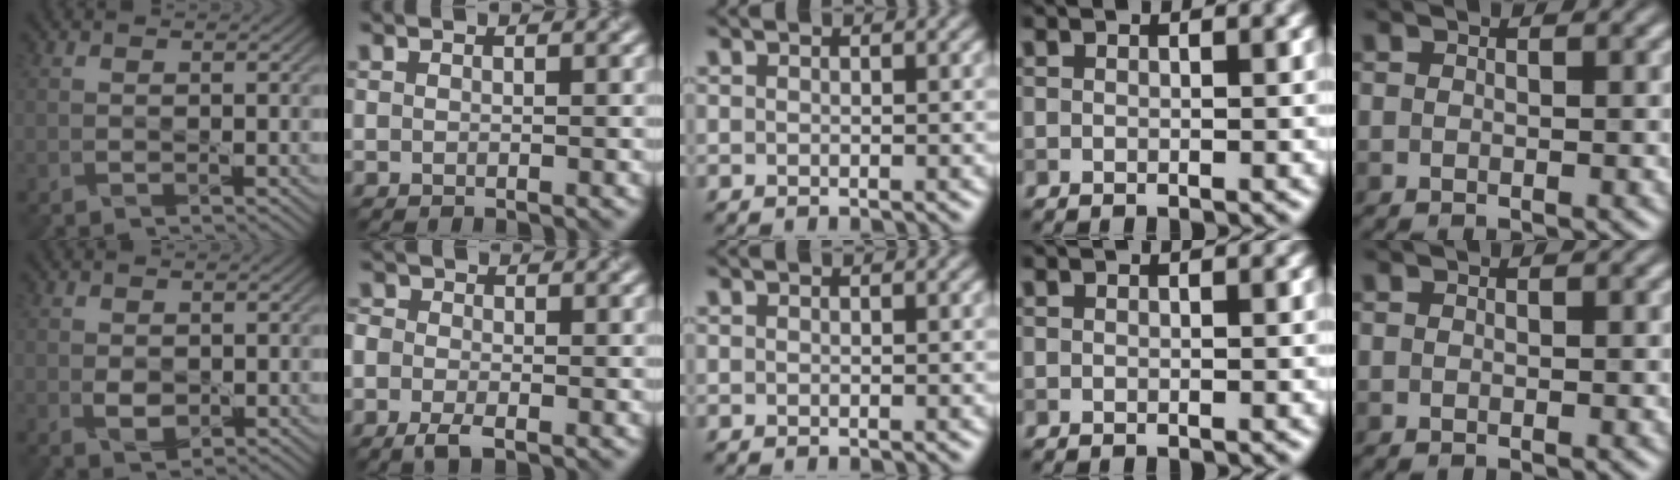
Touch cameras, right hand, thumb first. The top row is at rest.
{"thumb": {"total": 2.0, "force": [0.1, 1.4, 1.5], "torque": [-0.033, -0.003, 0.005]}, "index": {"total": 2.6, "force": [-1.4, 1.5, 1.6], "torque": [-0.036, -0.003, -0.036]}}